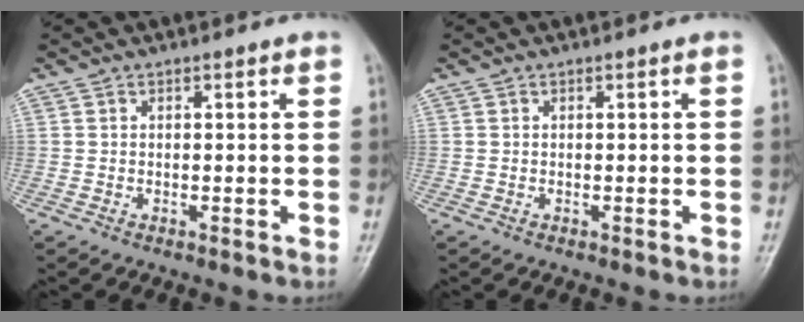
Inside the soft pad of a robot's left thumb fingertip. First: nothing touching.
{"total": 0.0}